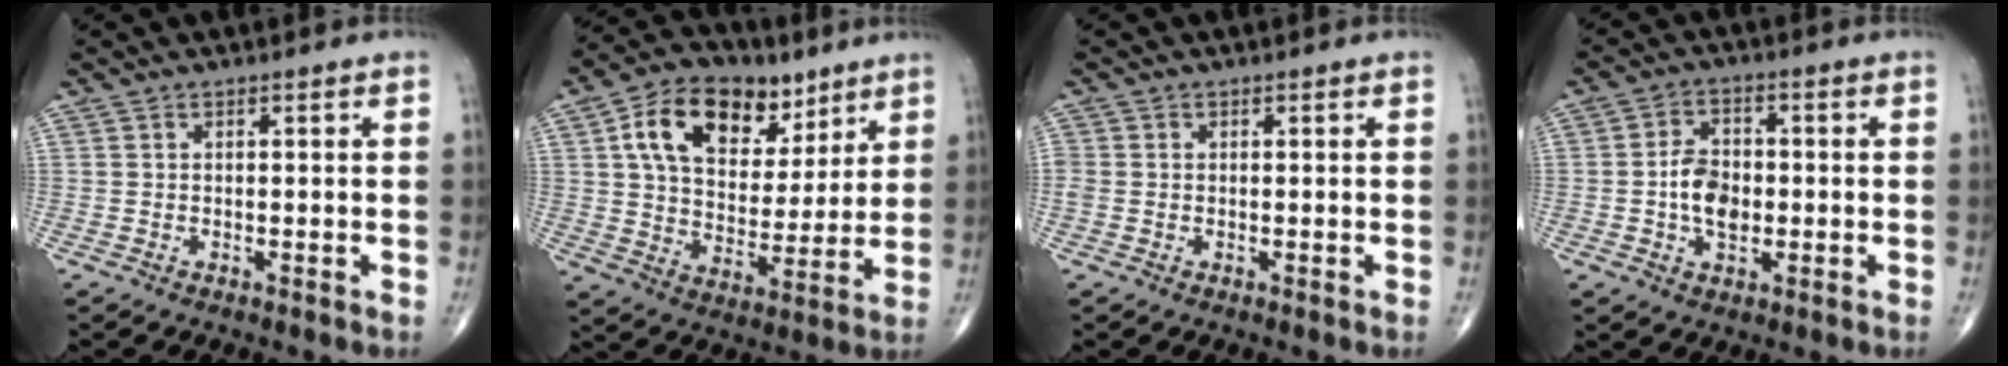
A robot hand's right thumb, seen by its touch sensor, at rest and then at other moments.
{"total": 18.5, "force": [8.5, 11.9, 11.3], "torque": [-0.156, -0.017, 0.146]}
{"total": 1.7, "force": [0.0, 1.5, 0.8], "torque": [-0.024, 0.002, 0.000]}
{"total": 7.1, "force": [-0.9, 4.8, 5.2], "torque": [-0.077, 0.011, -0.020]}